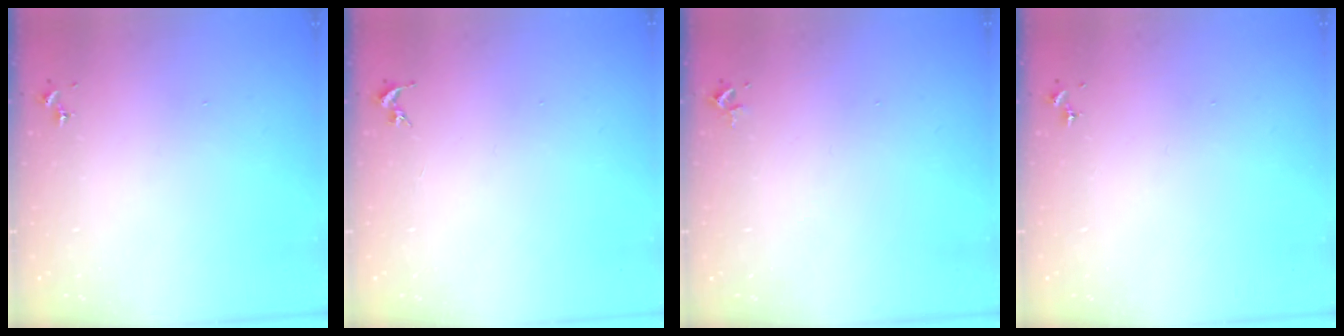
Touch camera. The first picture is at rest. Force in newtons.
{"total": 0.0}
{"total": 2.4, "press": 2.4, "slide": 0.3}
{"total": 0.0}